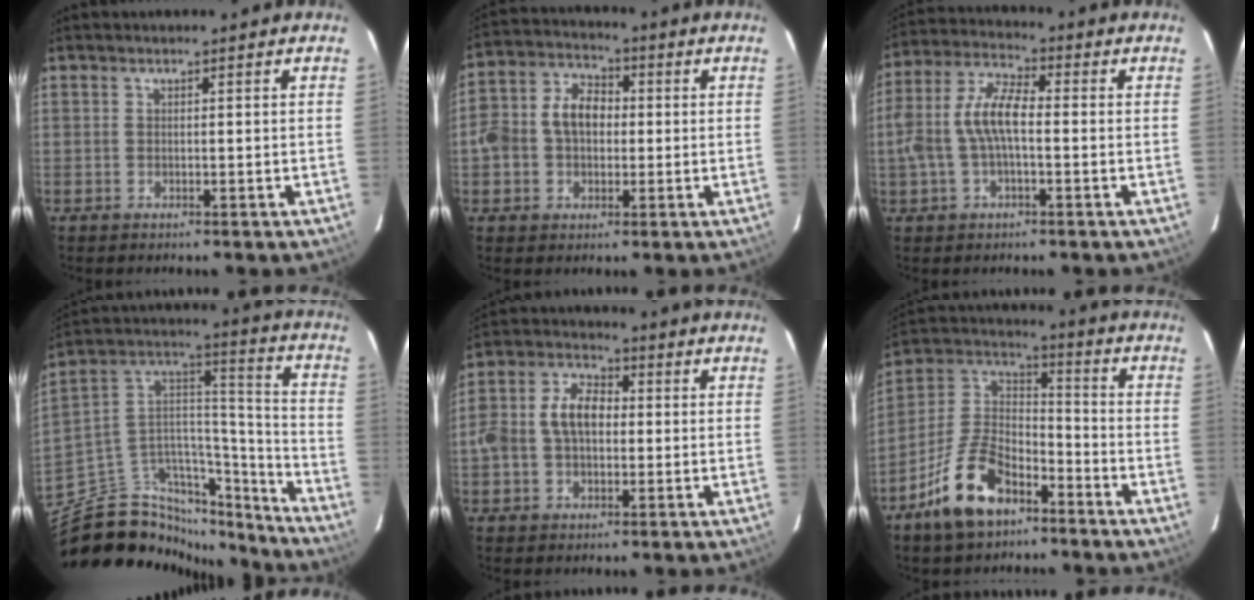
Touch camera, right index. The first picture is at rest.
{"total": 9.6, "force": [-0.3, 7.3, 6.1], "torque": [-0.130, 0.030, -0.008]}
{"total": 9.7, "force": [-1.2, 4.2, 8.6], "torque": [-0.186, 0.017, -0.022]}
{"total": 24.8, "force": [-20.3, 10.7, 9.2], "torque": [-0.165, 0.073, -0.318]}
{"total": 9.5, "force": [-0.3, 6.5, 6.9], "torque": [-0.141, 0.025, -0.007]}
{"total": 14.9, "force": [-9.0, 7.9, 8.7], "torque": [-0.186, 0.025, -0.161]}